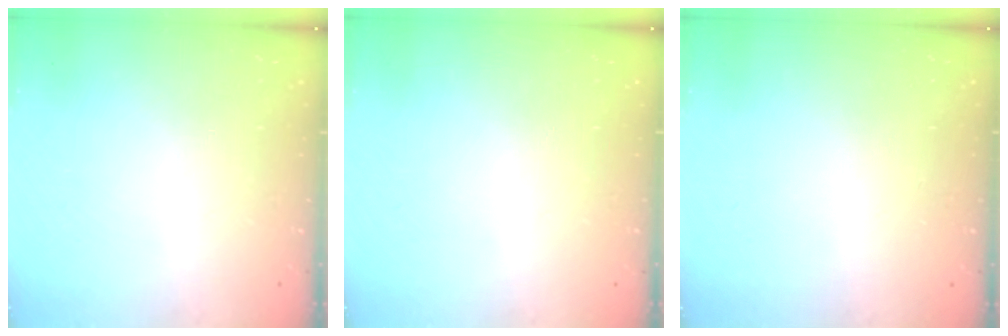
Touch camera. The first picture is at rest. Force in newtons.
{"total": 0.0}
{"total": 0.8, "press": 0.5, "slide": 0.6}